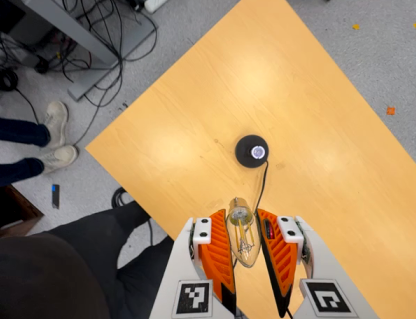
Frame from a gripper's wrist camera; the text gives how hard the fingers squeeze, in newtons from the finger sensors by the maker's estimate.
{"total": 13.7, "left": 15.0, "right": 12.5}